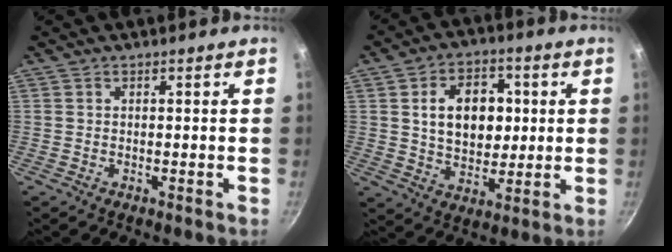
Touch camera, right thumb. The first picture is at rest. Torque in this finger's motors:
{"motor_torque": [-0.69, 1.44, 0.28, 0.06, 0.04]}